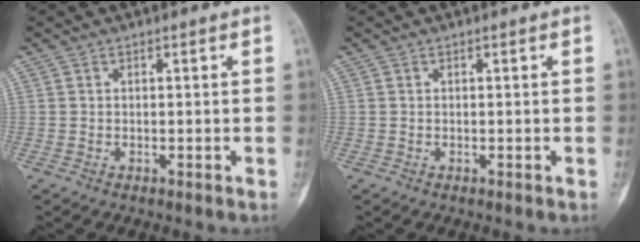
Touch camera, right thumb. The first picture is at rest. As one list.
[{"total": 0.0}]